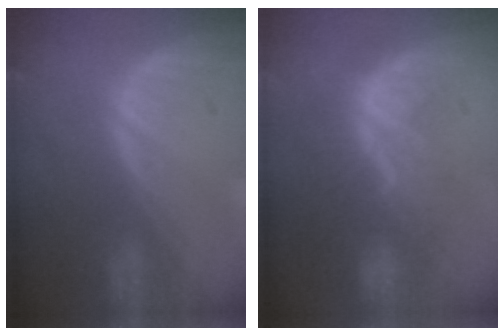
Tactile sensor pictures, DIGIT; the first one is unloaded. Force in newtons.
{"total": 8.4, "press": 7.6, "slide": 3.5}